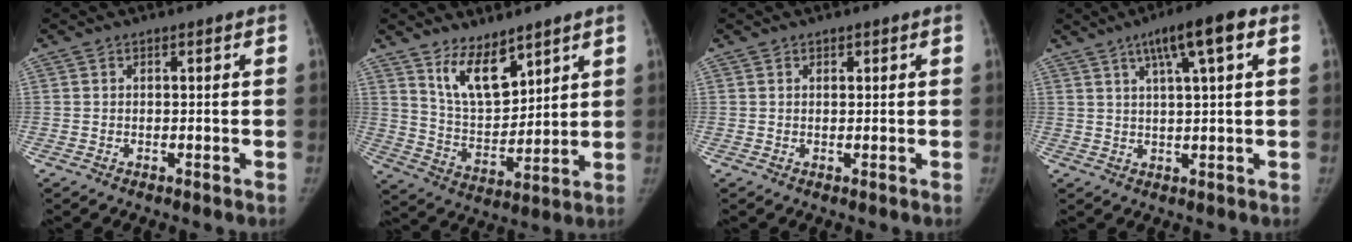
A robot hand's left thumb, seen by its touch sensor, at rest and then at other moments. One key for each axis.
{"total": 10.3, "fx": 7.1, "fy": 4.6, "fz": 5.8, "tx": -0.074, "ty": -0.063, "tz": 0.144}
{"total": 0.6, "fx": 0.3, "fy": 0.4, "fz": 0.2, "tx": 0.001, "ty": -0.002, "tz": 0.004}
{"total": 9.4, "fx": 4.2, "fy": 1.3, "fz": 8.3, "tx": -0.135, "ty": 0.006, "tz": 0.064}